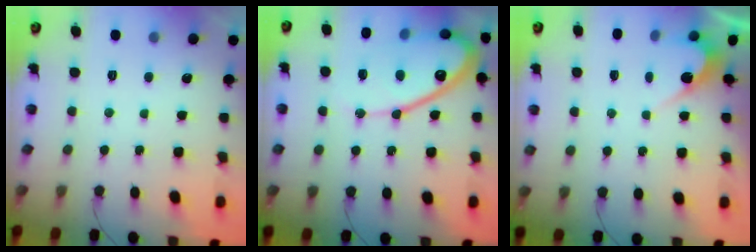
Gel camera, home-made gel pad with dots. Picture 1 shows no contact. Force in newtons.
{"total": 15.4, "press": 15.4, "slide": 1.3}
{"total": 5.1, "press": 5.1, "slide": 0.2}